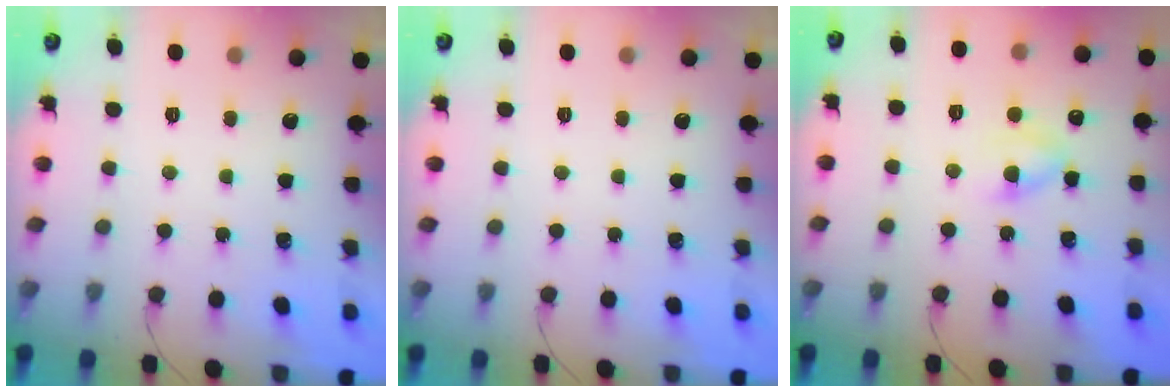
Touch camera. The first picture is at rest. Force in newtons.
{"total": 0.0}
{"total": 4.3, "press": 4.0, "slide": 1.5}